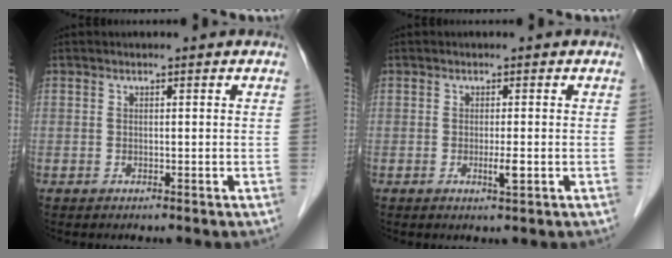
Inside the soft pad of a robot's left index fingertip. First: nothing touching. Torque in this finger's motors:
{"motor_torque": [0.58, 0.45, 0.16, 0.06]}